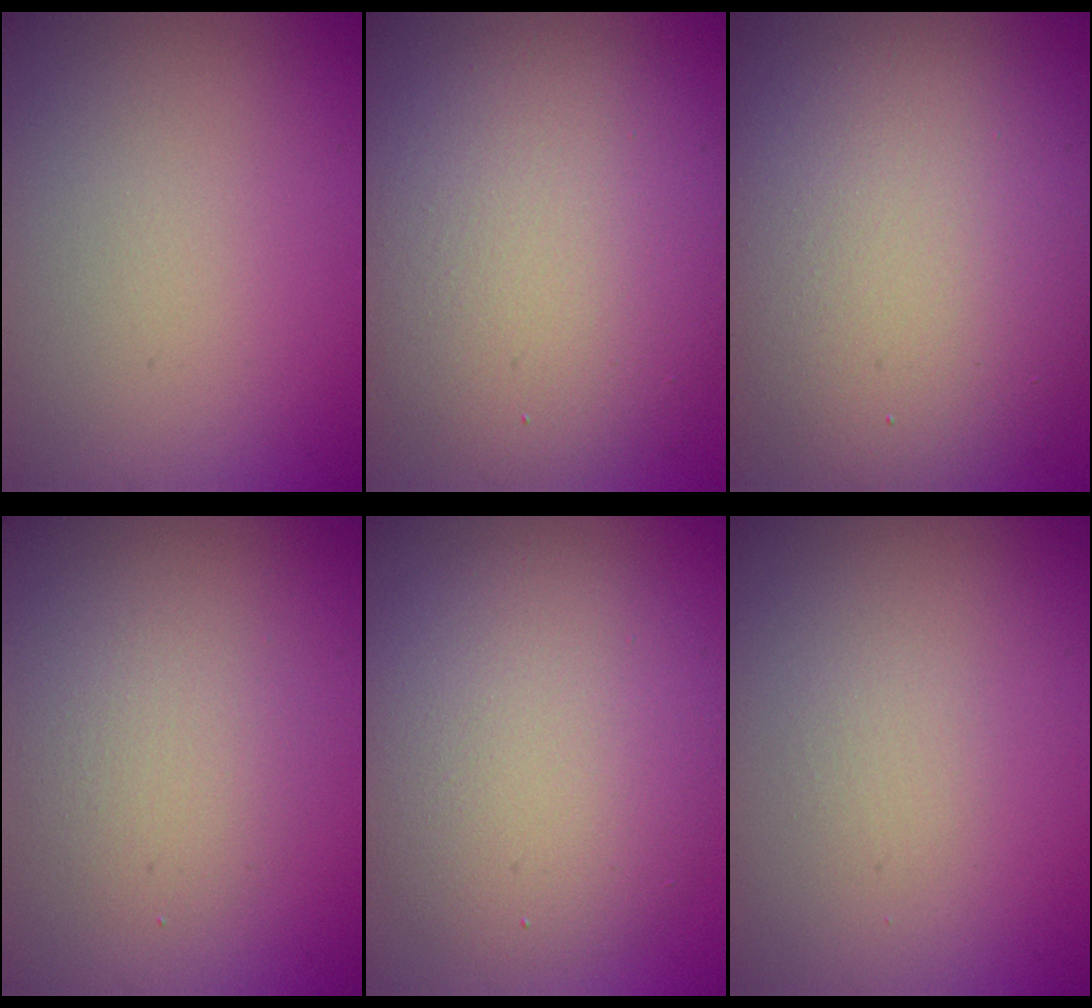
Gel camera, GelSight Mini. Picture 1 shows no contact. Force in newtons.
{"total": 10.7, "press": 10.6, "slide": 0.5}
{"total": 12.4, "press": 12.4, "slide": 0.7}
{"total": 2.3, "press": 2.3, "slide": 0.2}
{"total": 7.0, "press": 7.0, "slide": 0.3}
{"total": 0.7, "press": 0.7, "slide": 0.1}